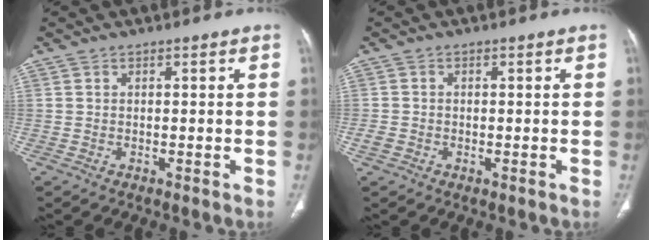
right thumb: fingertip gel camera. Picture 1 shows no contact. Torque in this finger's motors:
{"motor_torque": [-0.02, 0.50, 0.15, 0.04, 0.08]}